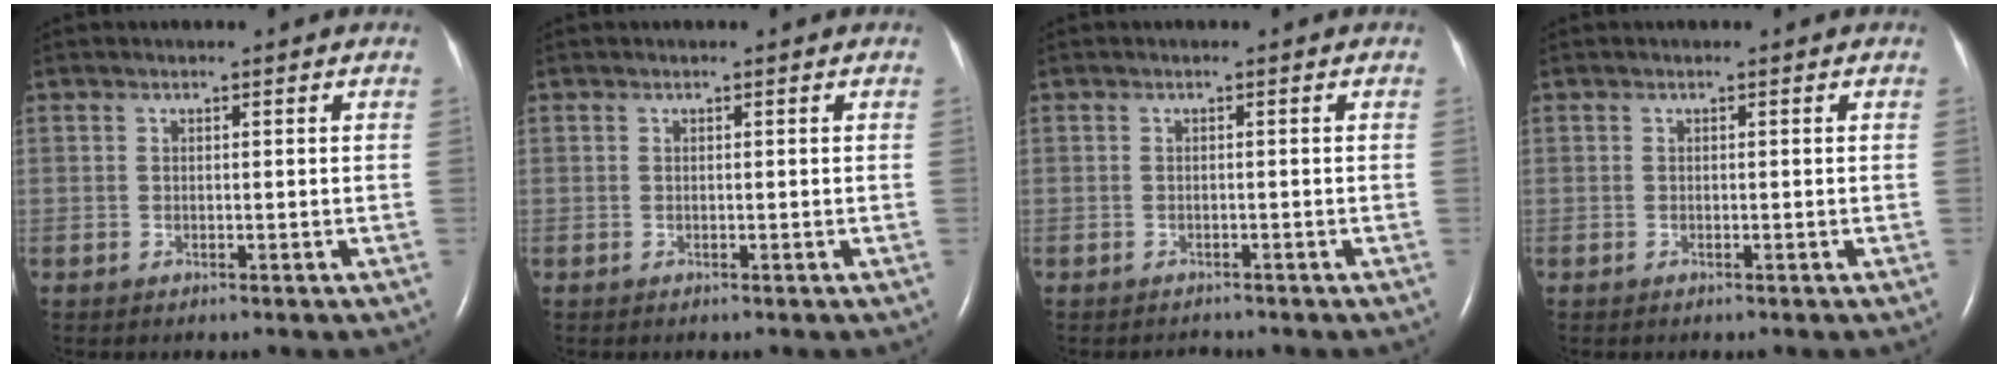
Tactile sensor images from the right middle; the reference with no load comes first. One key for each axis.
{"total": 0.0}
{"total": 0.9, "fx": -0.9, "fy": 0.2, "fz": -0.2, "tx": -0.003, "ty": -0.005, "tz": -0.012}
{"total": 0.0}